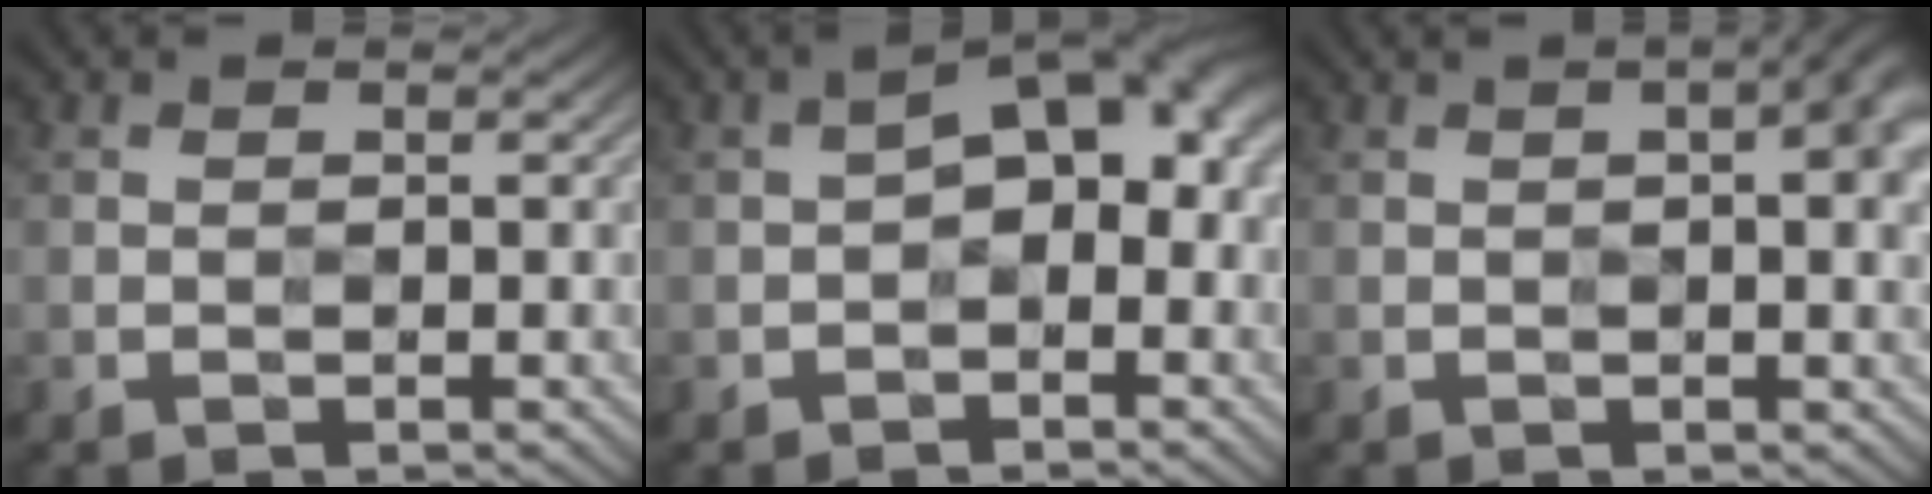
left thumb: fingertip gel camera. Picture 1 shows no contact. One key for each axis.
{"total": 7.8, "fx": -0.2, "fy": 4.4, "fz": 6.5, "tx": -0.081, "ty": 0.012, "tz": -0.015}
{"total": 4.1, "fx": 0.8, "fy": 1.0, "fz": 3.9, "tx": -0.046, "ty": 0.013, "tz": 0.003}